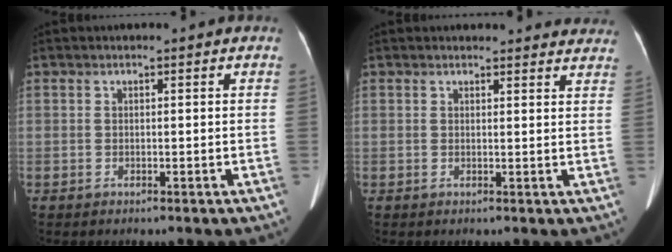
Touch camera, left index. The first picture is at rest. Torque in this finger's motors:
{"motor_torque": [0.24, -1.90, 0.01, 0.00]}